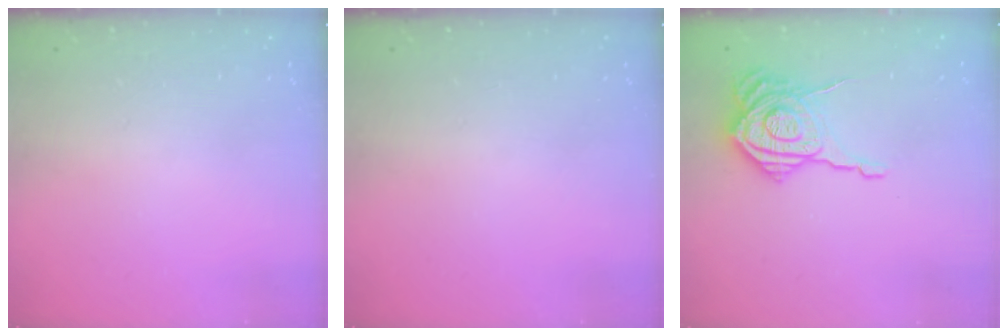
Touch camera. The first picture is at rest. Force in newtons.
{"total": 0.0}
{"total": 16.7, "press": 16.6, "slide": 1.2}